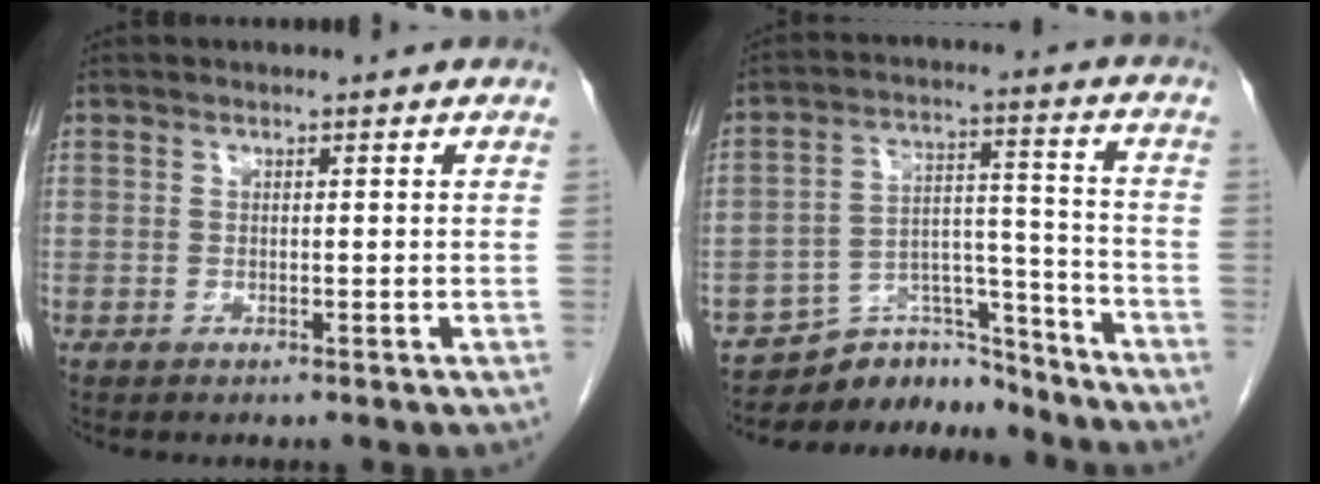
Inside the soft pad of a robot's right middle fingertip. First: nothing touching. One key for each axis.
{"total": 10.4, "fx": -10.0, "fy": 2.5, "fz": 0.2, "tx": 0.007, "ty": 0.053, "tz": -0.169}